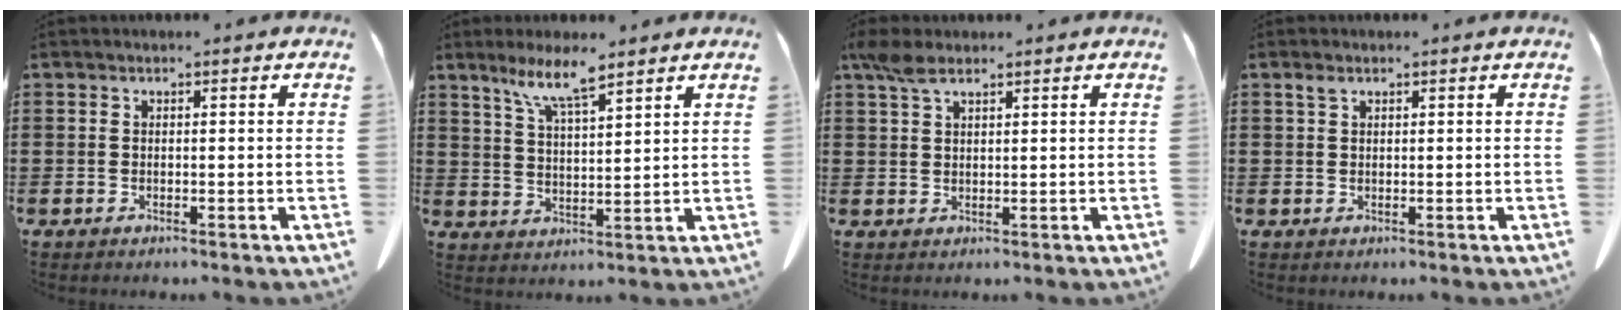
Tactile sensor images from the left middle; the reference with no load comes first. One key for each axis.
{"total": 7.1, "fx": 5.3, "fy": 0.8, "fz": 4.6, "tx": -0.105, "ty": -0.013, "tz": 0.094}
{"total": 3.6, "fx": 2.4, "fy": 1.3, "fz": 2.3, "tx": -0.052, "ty": 0.004, "tz": 0.044}
{"total": 1.0, "fx": 0.7, "fy": 0.6, "fz": 0.5, "tx": -0.014, "ty": 0.000, "tz": 0.014}